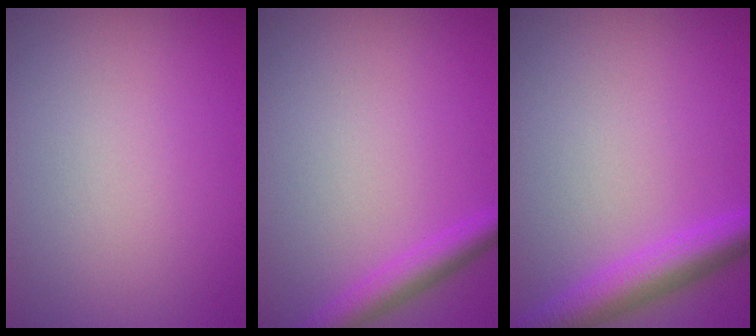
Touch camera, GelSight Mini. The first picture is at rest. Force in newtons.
{"total": 2.7, "press": 2.7, "slide": 0.2}
{"total": 4.5, "press": 4.4, "slide": 0.2}